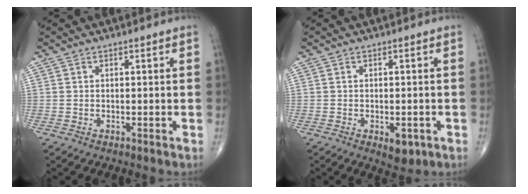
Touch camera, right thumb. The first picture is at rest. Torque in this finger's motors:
{"motor_torque": [1.55, 1.03, 0.20, -0.48, 0.14]}